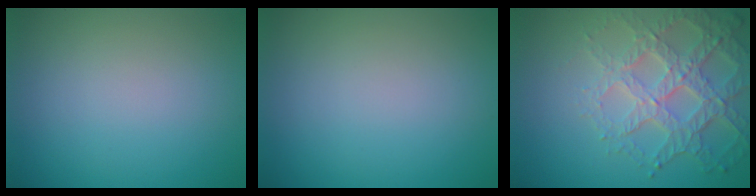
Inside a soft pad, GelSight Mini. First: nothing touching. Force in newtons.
{"total": 0.0}
{"total": 6.0, "press": 4.7, "slide": 3.7}